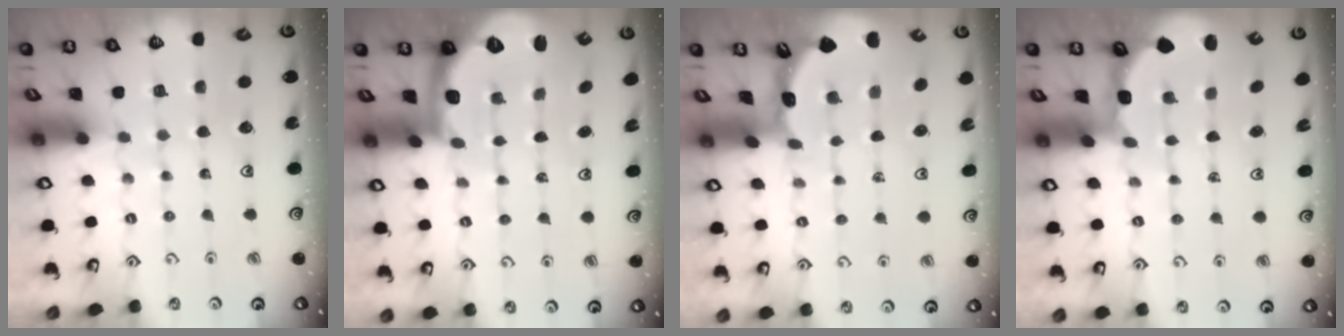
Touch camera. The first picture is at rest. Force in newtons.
{"total": 1.9, "press": 1.8, "slide": 0.5}
{"total": 1.6, "press": 1.6, "slide": 0.1}
{"total": 2.7, "press": 2.1, "slide": 1.7}